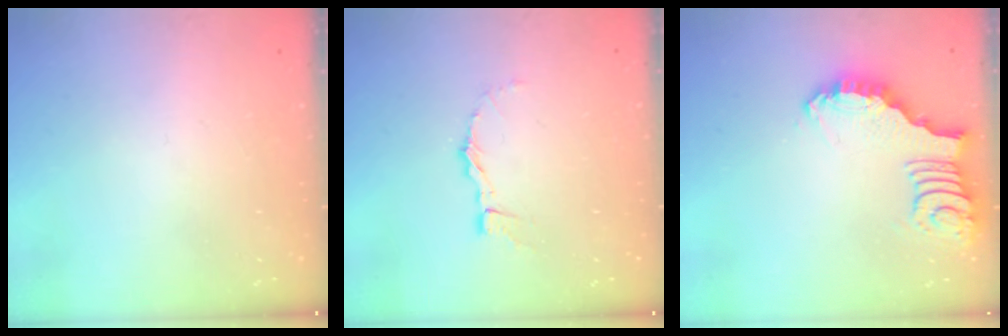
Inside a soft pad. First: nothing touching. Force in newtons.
{"total": 1.6, "press": 1.6, "slide": 0.1}
{"total": 2.6, "press": 2.6, "slide": 0.4}